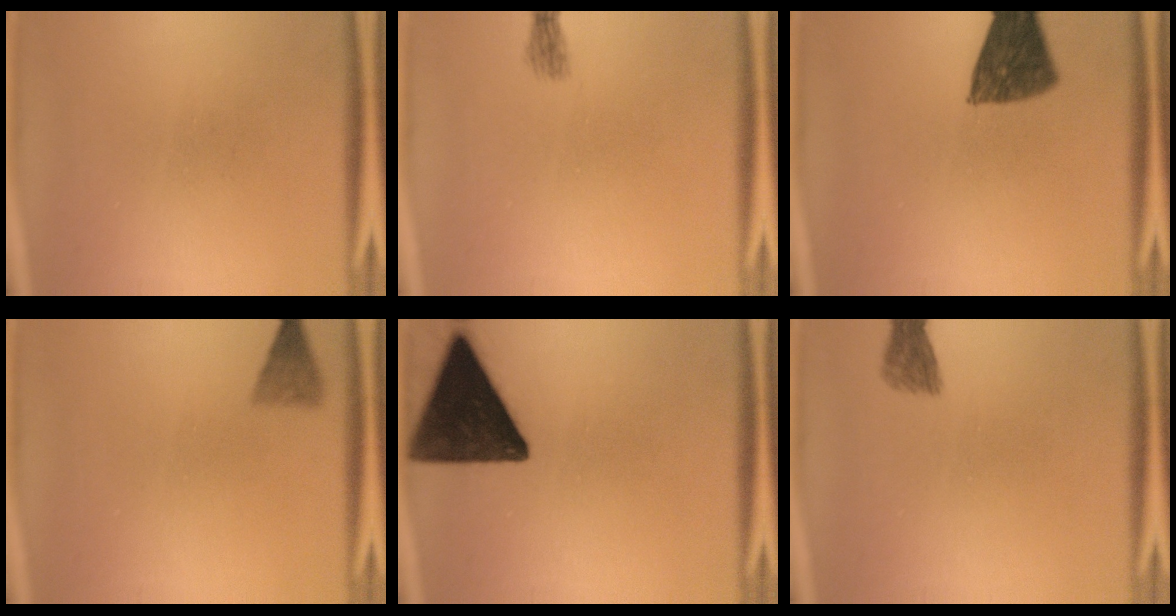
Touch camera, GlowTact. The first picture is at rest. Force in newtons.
{"total": 1.4}
{"total": 9.7}
{"total": 2.5}
{"total": 16.2}
{"total": 2.4}